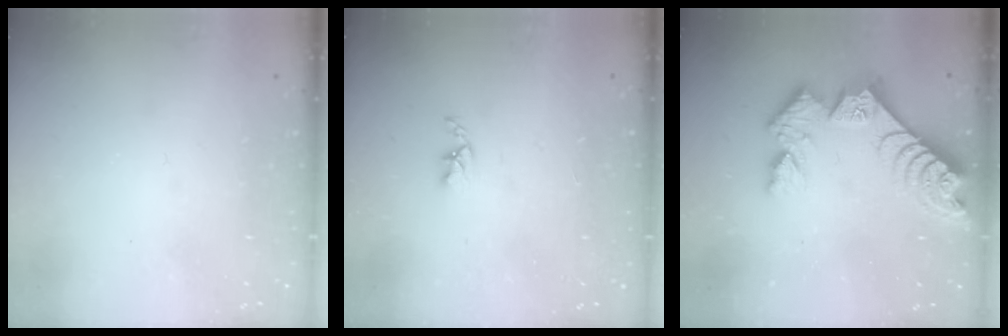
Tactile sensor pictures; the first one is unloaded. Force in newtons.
{"total": 2.5, "press": 2.5, "slide": 0.4}
{"total": 12.2, "press": 12.1, "slide": 0.9}